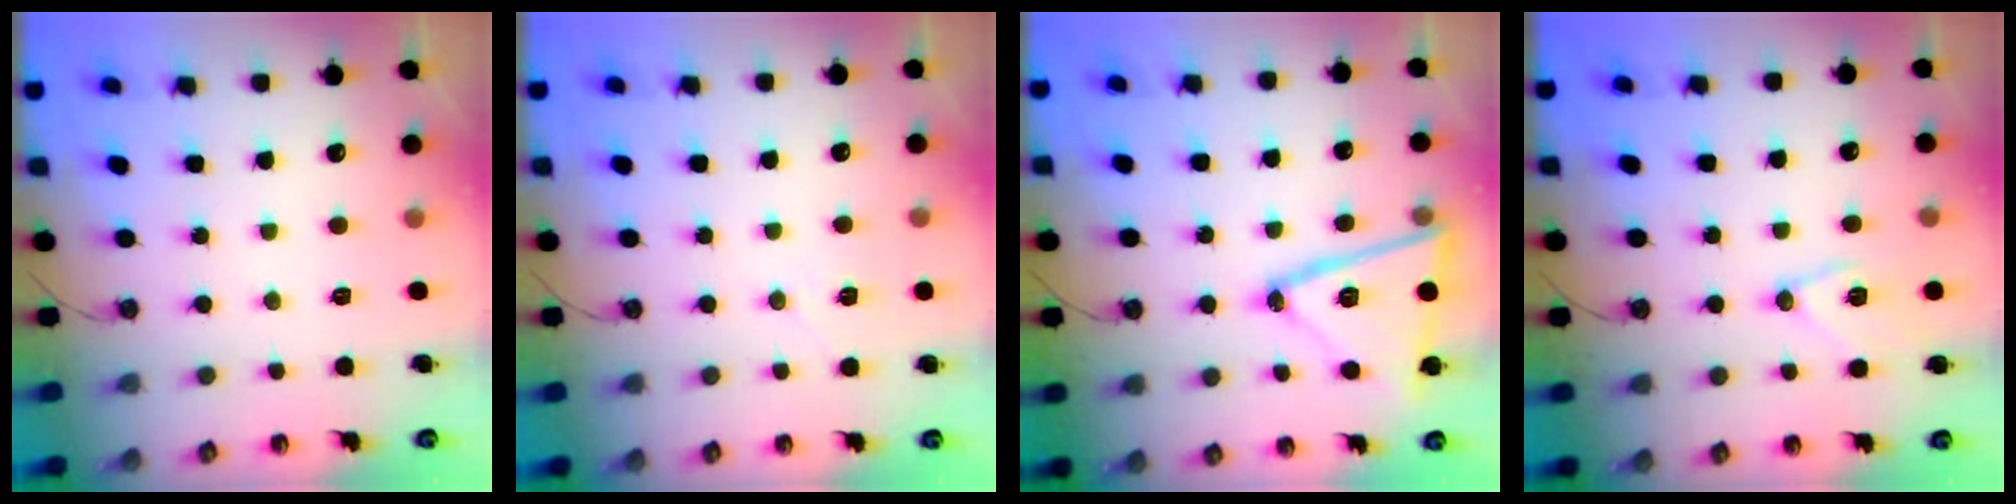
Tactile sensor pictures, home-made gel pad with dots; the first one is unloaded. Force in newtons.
{"total": 6.3, "press": 5.6, "slide": 2.9}
{"total": 18.1, "press": 18.1, "slide": 1.0}
{"total": 11.9, "press": 11.8, "slide": 0.8}